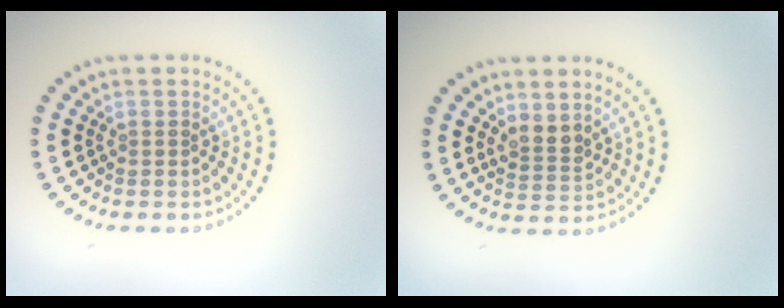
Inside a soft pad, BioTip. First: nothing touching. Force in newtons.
{"total": 2.1, "press": 1.7, "slide": 1.2}